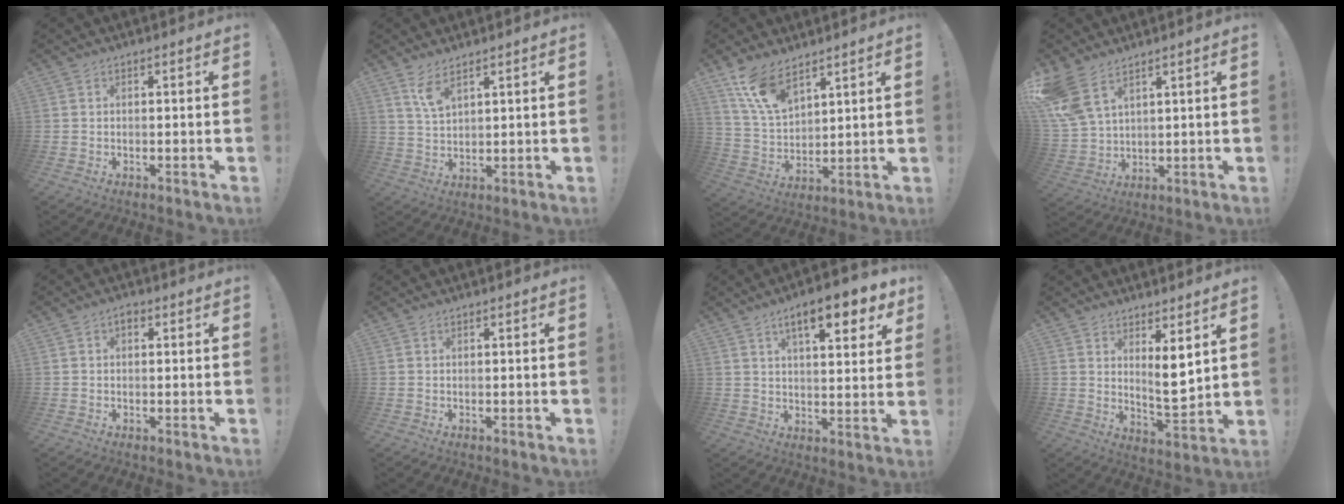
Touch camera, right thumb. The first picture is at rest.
{"total": 5.6, "force": [3.8, 1.8, 3.8], "torque": [-0.062, -0.023, 0.065]}
{"total": 12.5, "force": [9.0, 5.8, 6.4], "torque": [-0.132, -0.045, 0.177]}
{"total": 10.1, "force": [6.8, 5.0, 5.6], "torque": [-0.113, -0.030, 0.137]}
{"total": 1.9, "force": [0.2, 1.4, 1.3], "torque": [-0.020, 0.005, 0.002]}
{"total": 0.0}
{"total": 12.1, "force": [6.6, 3.4, 9.6], "torque": [-0.139, -0.026, 0.101]}
{"total": 7.4, "force": [3.8, 2.0, 6.1], "torque": [-0.076, -0.042, 0.067]}